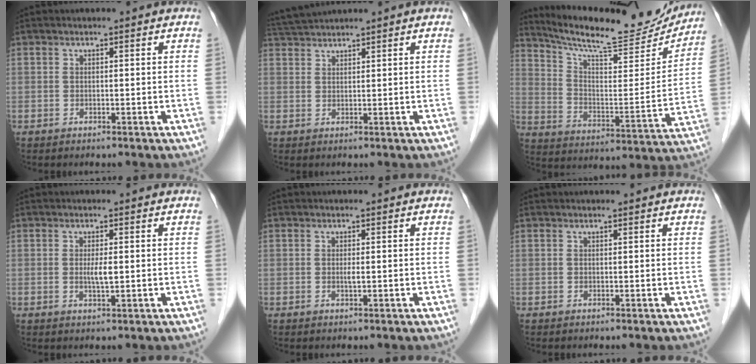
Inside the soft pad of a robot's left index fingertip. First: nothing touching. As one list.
[{"total": 4.2, "force": [4.1, -0.5, 0.8], "torque": [-0.020, 0.025, 0.081]}, {"total": 20.4, "force": [18.9, 2.7, 7.2], "torque": [-0.122, -0.035, 0.274]}, {"total": 2.0, "force": [0.2, 0.2, 2.0], "torque": [-0.040, -0.004, 0.002]}, {"total": 0.7, "force": [0.1, 0.0, 0.7], "torque": [-0.017, -0.003, 0.000]}, {"total": 0.9, "force": [0.8, 0.1, 0.1], "torque": [-0.009, 0.004, 0.012]}]